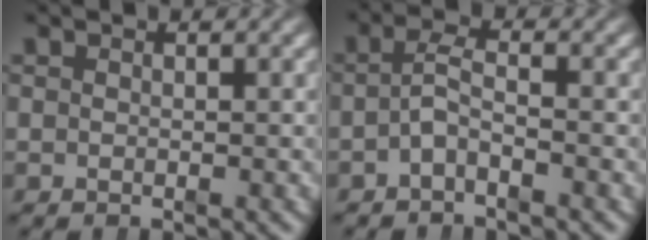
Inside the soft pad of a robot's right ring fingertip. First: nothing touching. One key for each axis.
{"total": 2.5, "fx": -1.2, "fy": 1.2, "fz": 1.9, "tx": -0.041, "ty": -0.004, "tz": -0.024}